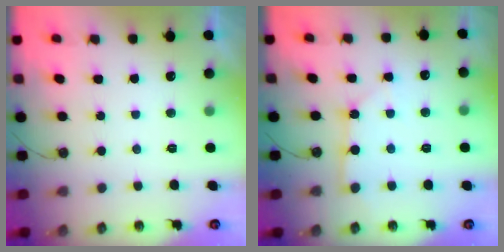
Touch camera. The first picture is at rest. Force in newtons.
{"total": 2.7, "press": 2.7, "slide": 0.3}